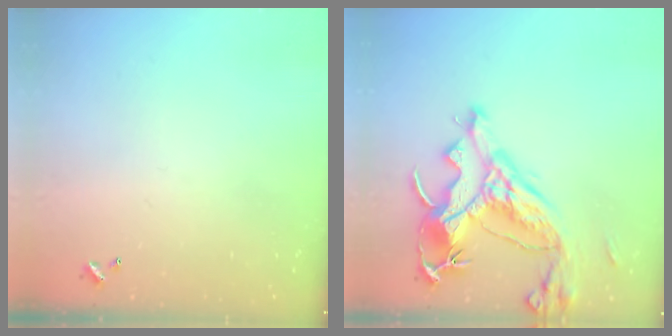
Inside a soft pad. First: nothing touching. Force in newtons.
{"total": 14.9, "press": 14.7, "slide": 2.3}